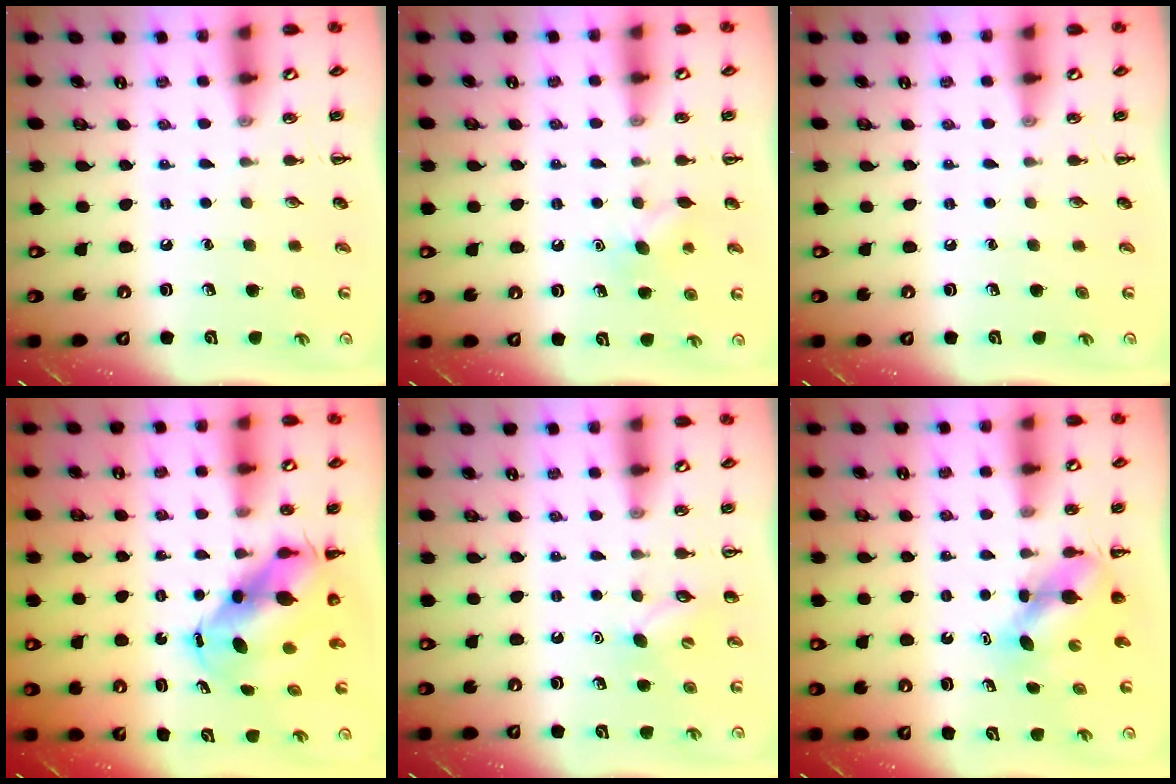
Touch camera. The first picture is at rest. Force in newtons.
{"total": 6.6, "press": 6.4, "slide": 1.7}
{"total": 0.0}
{"total": 8.5, "press": 8.3, "slide": 2.0}
{"total": 5.0, "press": 4.9, "slide": 1.3}
{"total": 4.9, "press": 4.9, "slide": 0.5}